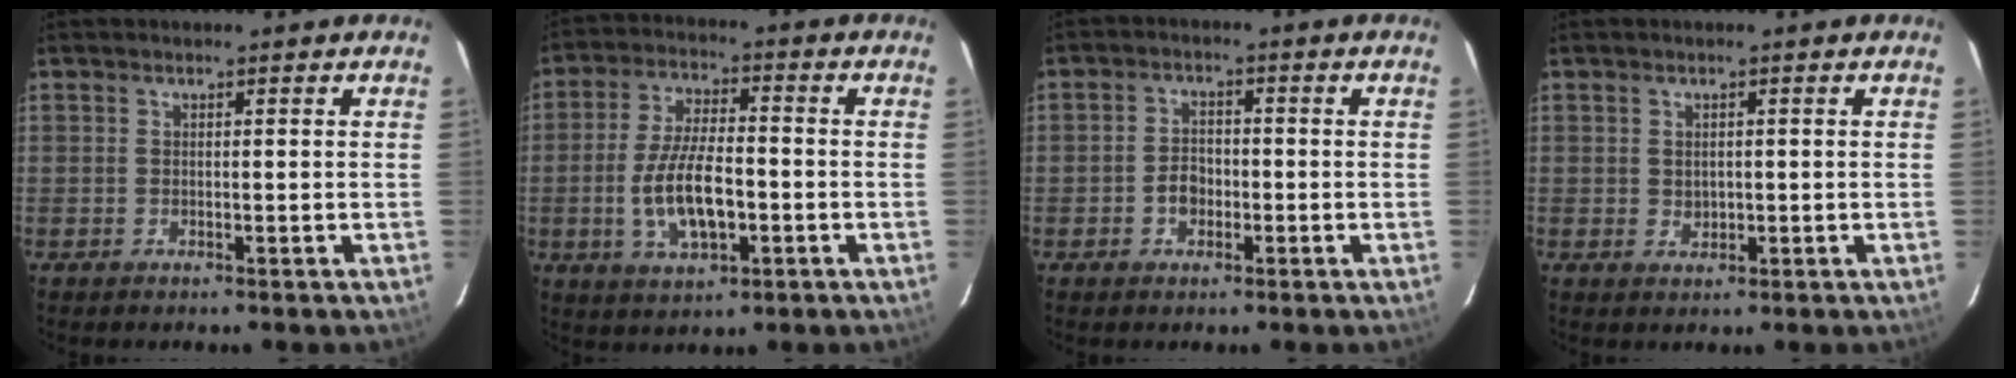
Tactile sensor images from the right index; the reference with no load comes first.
{"total": 11.2, "force": [-2.7, 4.5, 9.9], "torque": [-0.198, -0.004, -0.044]}
{"total": 3.5, "force": [-1.3, 2.7, 1.8], "torque": [-0.035, 0.009, -0.021]}
{"total": 1.6, "force": [0.2, 1.4, 0.7], "torque": [-0.008, 0.001, 0.007]}